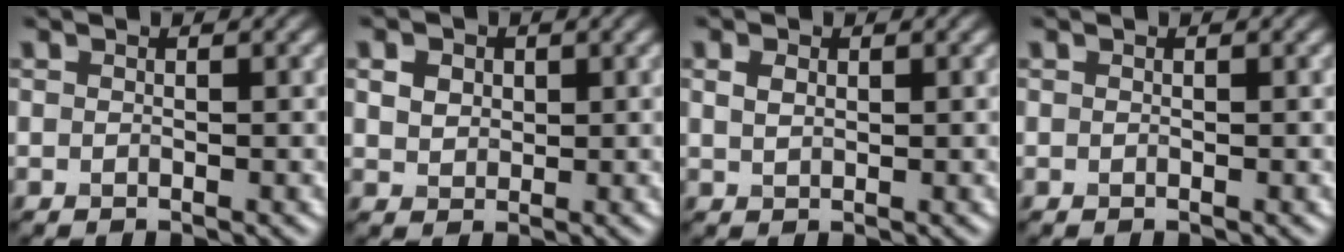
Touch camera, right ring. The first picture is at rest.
{"total": 3.3, "force": [1.6, 2.4, 1.7], "torque": [-0.041, 0.011, 0.024]}
{"total": 1.3, "force": [0.6, 0.8, 0.8], "torque": [-0.018, 0.000, 0.013]}
{"total": 0.0}